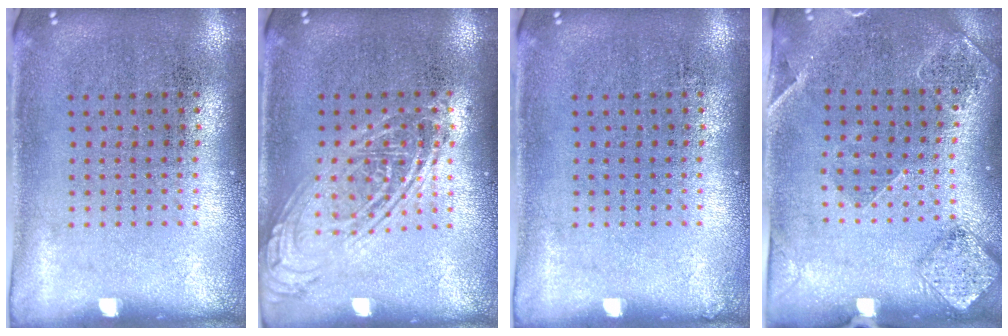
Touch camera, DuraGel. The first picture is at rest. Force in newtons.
{"total": 2.3, "press": 2.3, "slide": 0.2}
{"total": 0.0}
{"total": 1.5, "press": 1.5, "slide": 0.4}